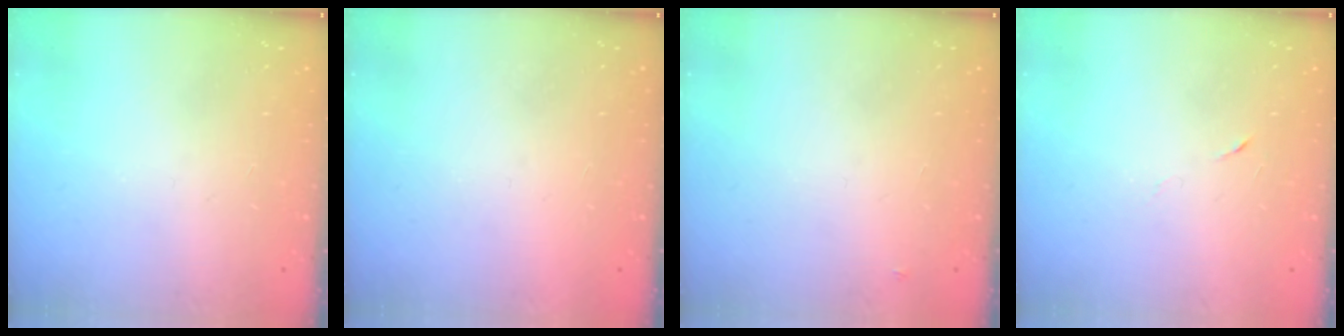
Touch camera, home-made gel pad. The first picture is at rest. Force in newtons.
{"total": 1.5, "press": 1.5, "slide": 0.1}
{"total": 2.6, "press": 2.6, "slide": 0.2}
{"total": 2.9, "press": 2.7, "slide": 1.0}